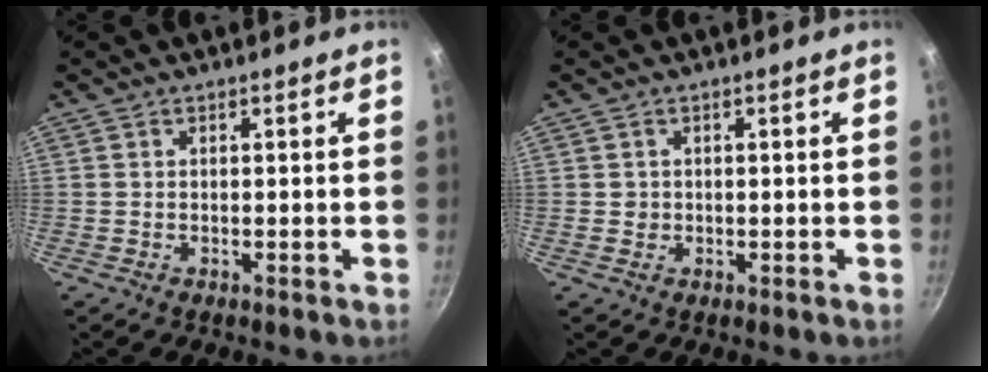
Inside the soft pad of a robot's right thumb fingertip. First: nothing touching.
{"total": 1.1, "force": [0.1, 1.1, 0.2], "torque": [0.001, 0.001, 0.001]}